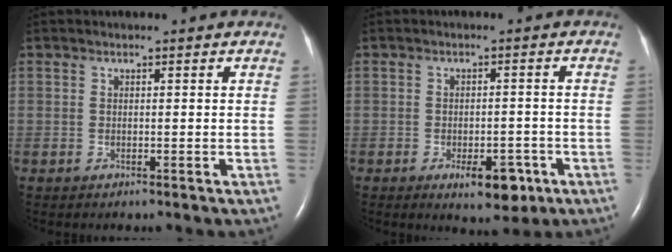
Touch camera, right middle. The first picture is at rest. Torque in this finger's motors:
{"motor_torque": [0.78, -0.45, 0.11, 0.03]}